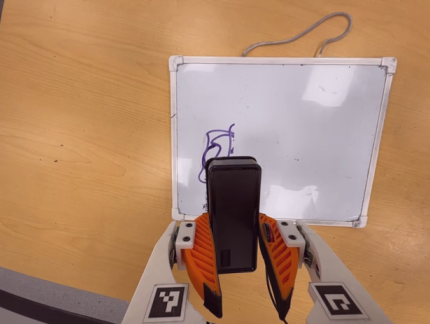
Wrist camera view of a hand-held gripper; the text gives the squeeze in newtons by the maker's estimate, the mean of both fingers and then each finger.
{"total": 5.5, "left": 4.9, "right": 6.1}